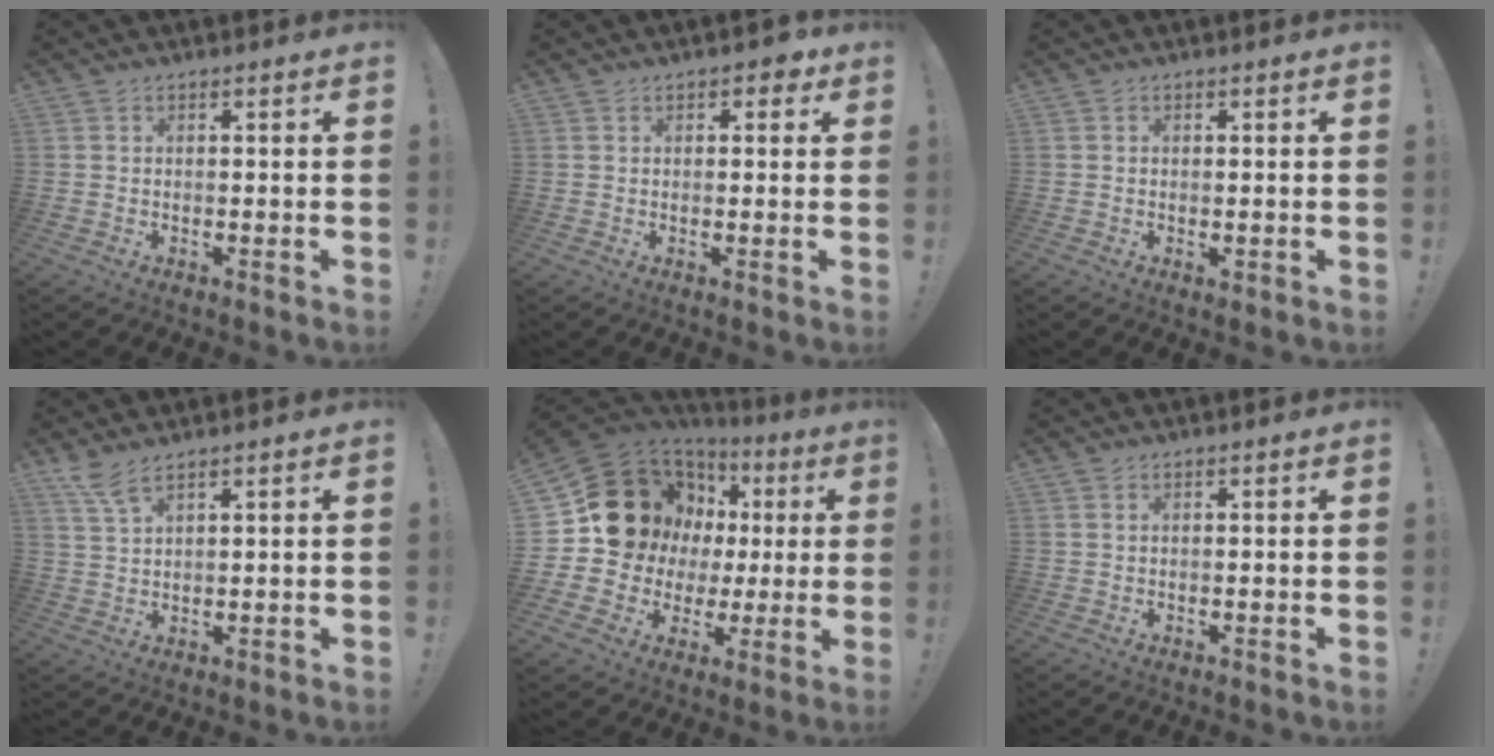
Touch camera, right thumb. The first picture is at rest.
{"total": 2.7, "force": [1.1, 1.8, 1.7], "torque": [-0.019, 0.002, 0.018]}
{"total": 0.5, "force": [0.2, 0.3, 0.4], "torque": [-0.005, 0.000, 0.004]}
{"total": 5.3, "force": [4.0, 0.7, 3.4], "torque": [-0.073, -0.018, 0.072]}
{"total": 16.6, "force": [5.9, 13.6, 7.5], "torque": [-0.104, -0.042, 0.139]}
{"total": 0.5, "force": [0.3, 0.2, 0.3], "torque": [-0.013, 0.003, 0.008]}